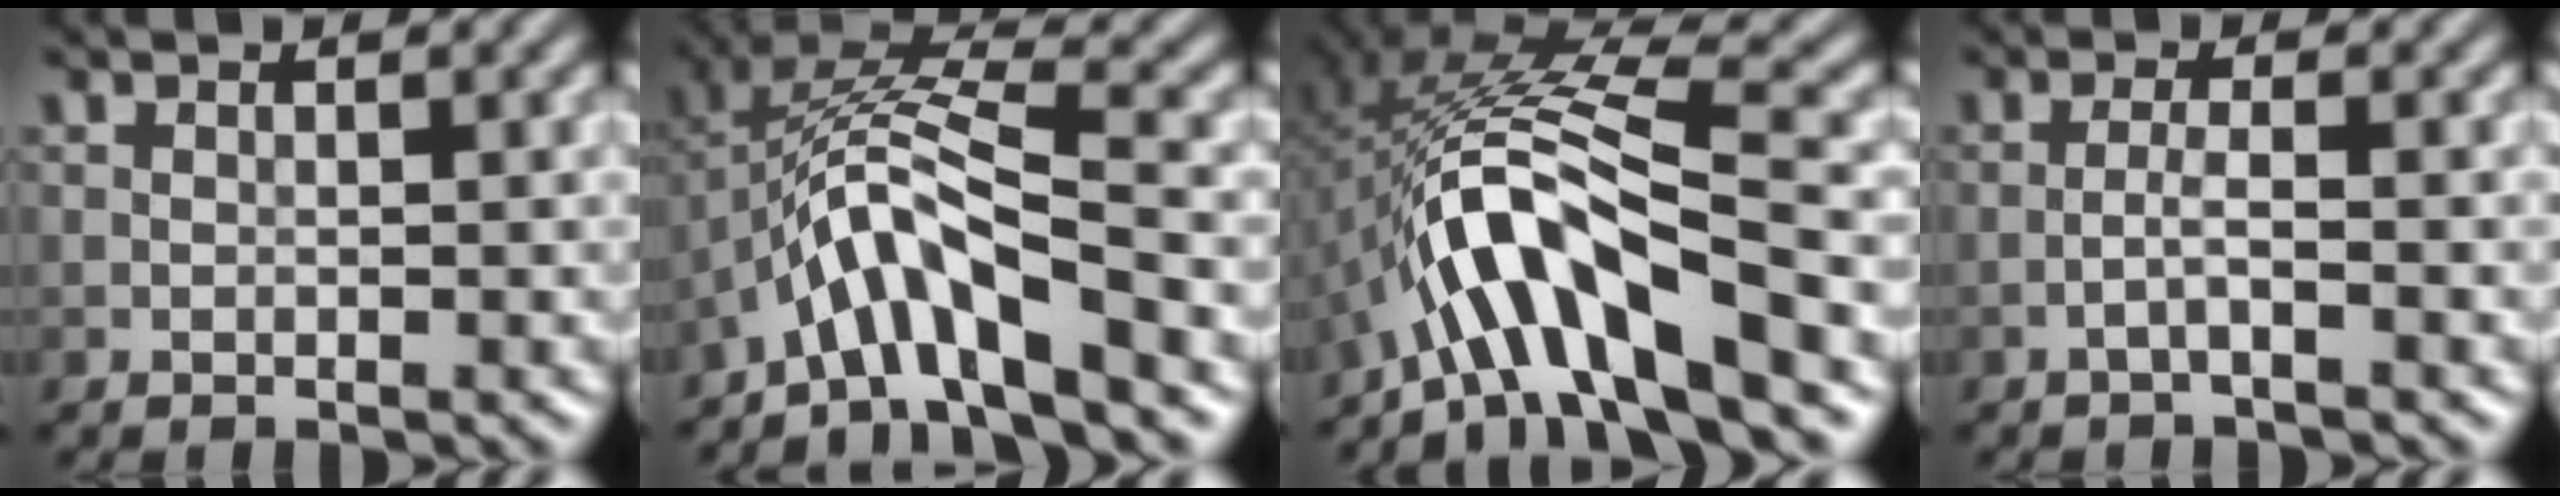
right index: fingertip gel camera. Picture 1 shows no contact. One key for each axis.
{"total": 7.5, "fx": -4.0, "fy": 1.8, "fz": 6.1, "tx": -0.109, "ty": 0.016, "tz": -0.080}
{"total": 10.5, "fx": -5.1, "fy": 2.4, "fz": 8.9, "tx": -0.156, "ty": 0.020, "tz": -0.087}
{"total": 1.5, "fx": -0.8, "fy": 0.0, "fz": 1.3, "tx": -0.023, "ty": 0.008, "tz": -0.020}